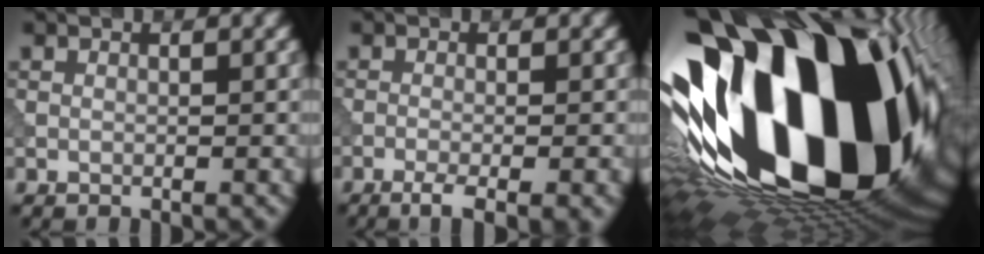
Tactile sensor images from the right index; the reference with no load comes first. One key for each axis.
{"total": 3.5, "fx": -1.7, "fy": 0.9, "fz": 2.9, "tx": -0.049, "ty": -0.001, "tz": -0.030}
{"total": 23.2, "fx": 0.3, "fy": 12.7, "fz": 19.4, "tx": -0.331, "ty": -0.070, "tz": 0.016}